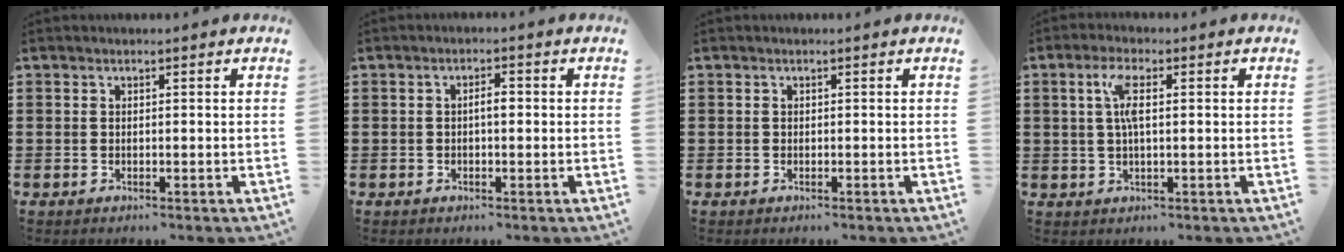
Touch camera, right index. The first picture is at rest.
{"total": 1.9, "force": [-0.2, 0.6, 1.8], "torque": [-0.034, 0.002, -0.005]}
{"total": 0.0}
{"total": 4.9, "force": [1.0, 1.4, 4.6], "torque": [-0.100, 0.005, 0.013]}